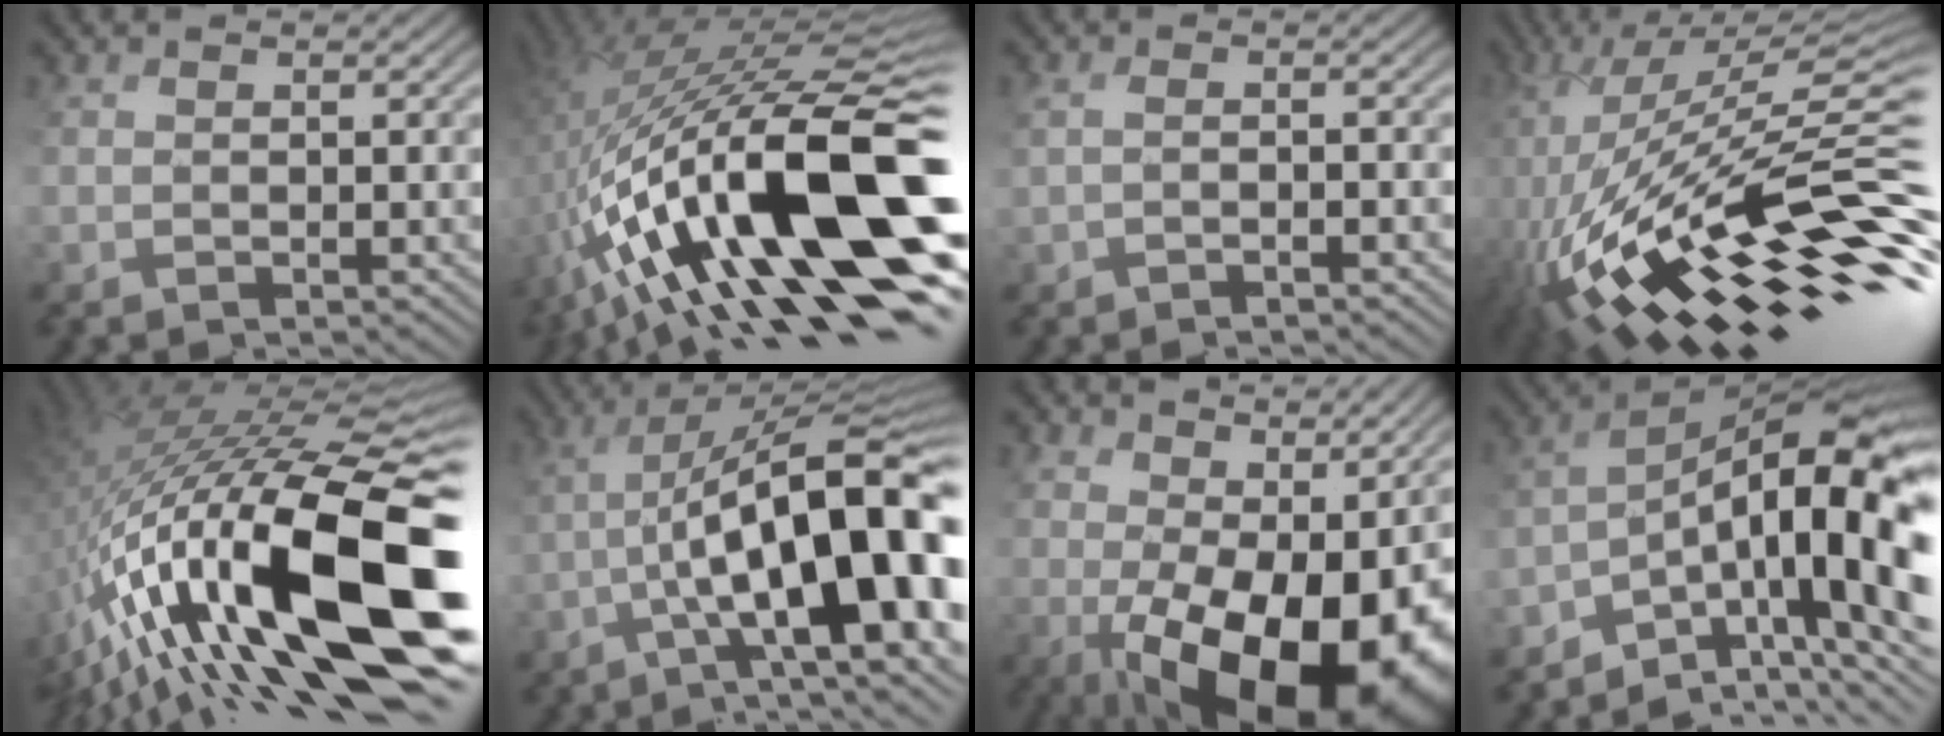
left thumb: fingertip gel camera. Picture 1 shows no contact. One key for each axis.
{"total": 18.7, "fx": -3.4, "fy": 6.7, "fz": 17.2, "tx": -0.298, "ty": 0.011, "tz": -0.058}
{"total": 1.2, "fx": -0.8, "fy": -0.1, "fz": 0.9, "tx": -0.011, "ty": 0.017, "tz": -0.021}
{"total": 17.8, "fx": -5.6, "fy": 7.4, "fz": 15.2, "tx": -0.304, "ty": 0.009, "tz": -0.098}
{"total": 18.7, "fx": -4.2, "fy": 6.6, "fz": 17.0, "tx": -0.317, "ty": -0.003, "tz": -0.079}
{"total": 16.1, "fx": -2.6, "fy": 5.4, "fz": 14.9, "tx": -0.221, "ty": 0.016, "tz": -0.019}
{"total": 16.8, "fx": -0.6, "fy": 9.9, "fz": 13.6, "tx": -0.181, "ty": -0.032, "tz": 0.037}
{"total": 13.9, "fx": -5.1, "fy": 5.1, "fz": 11.9, "tx": -0.189, "ty": 0.016, "tz": -0.088}